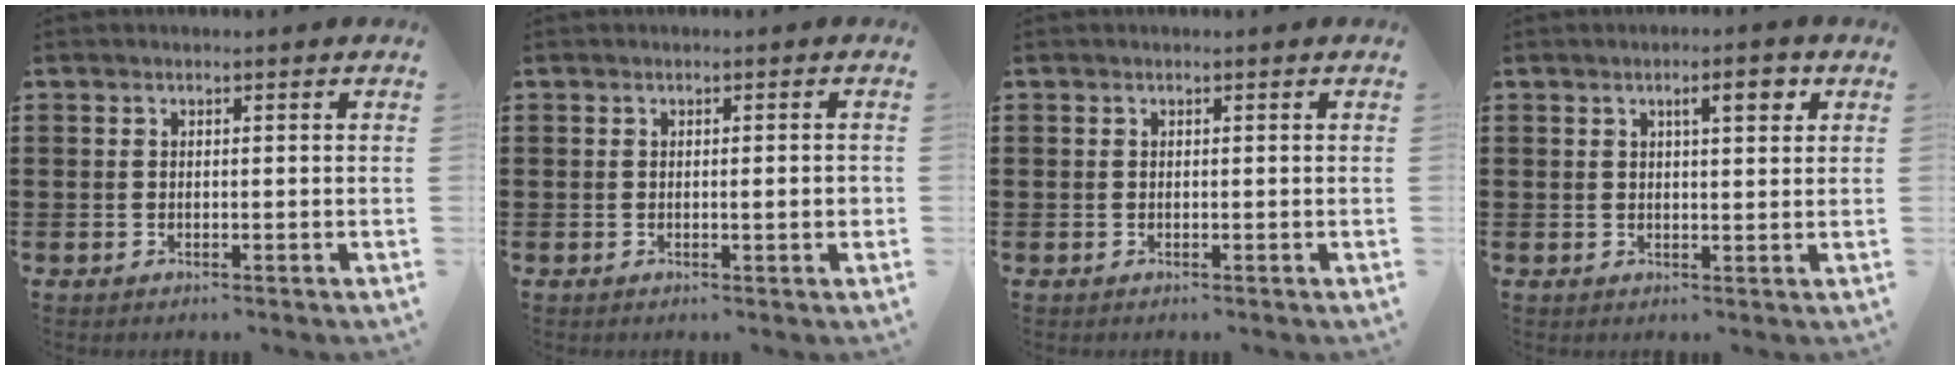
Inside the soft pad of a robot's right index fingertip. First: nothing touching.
{"total": 1.8, "force": [-0.2, 0.1, 1.8], "torque": [-0.029, -0.004, -0.004]}
{"total": 0.0}
{"total": 3.8, "force": [1.5, 0.8, 3.4], "torque": [-0.054, 0.002, 0.019]}